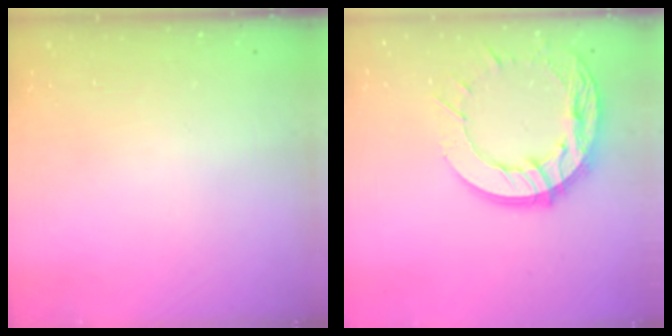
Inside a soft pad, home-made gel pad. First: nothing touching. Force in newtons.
{"total": 15.9, "press": 15.8, "slide": 1.5}